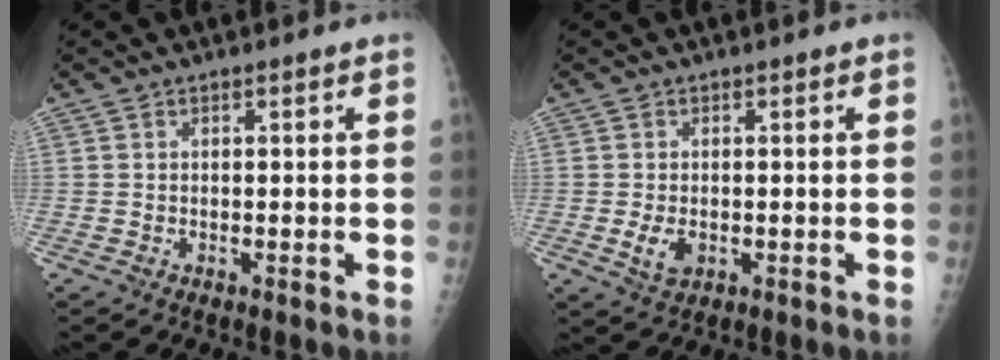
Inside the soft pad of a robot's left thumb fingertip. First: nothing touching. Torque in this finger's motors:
{"motor_torque": [-0.27, 0.36, 0.39, 0.16, 0.01]}